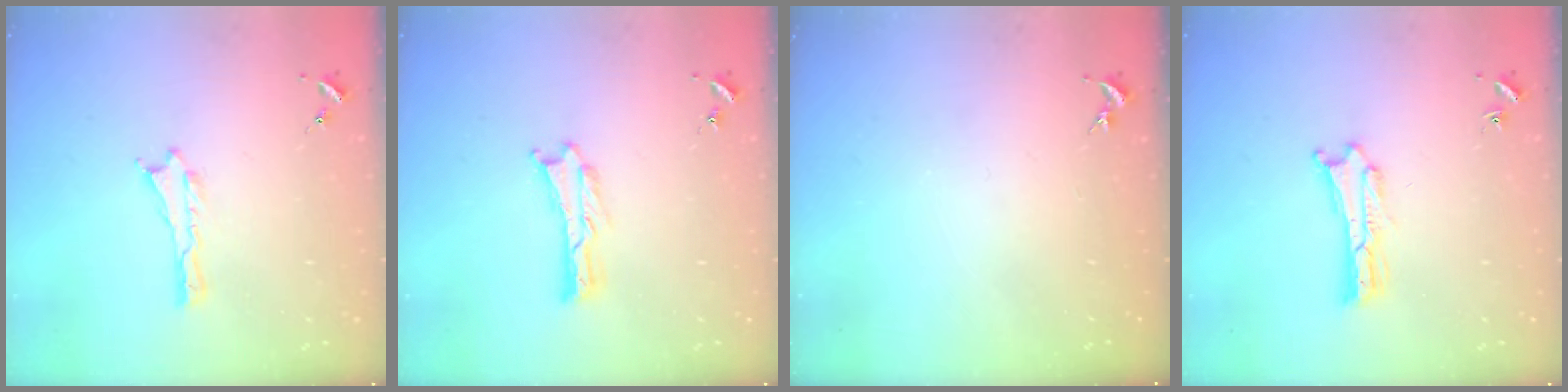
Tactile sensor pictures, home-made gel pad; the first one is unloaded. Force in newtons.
{"total": 0.0}
{"total": 0.0}
{"total": 0.9, "press": 0.9, "slide": 0.2}